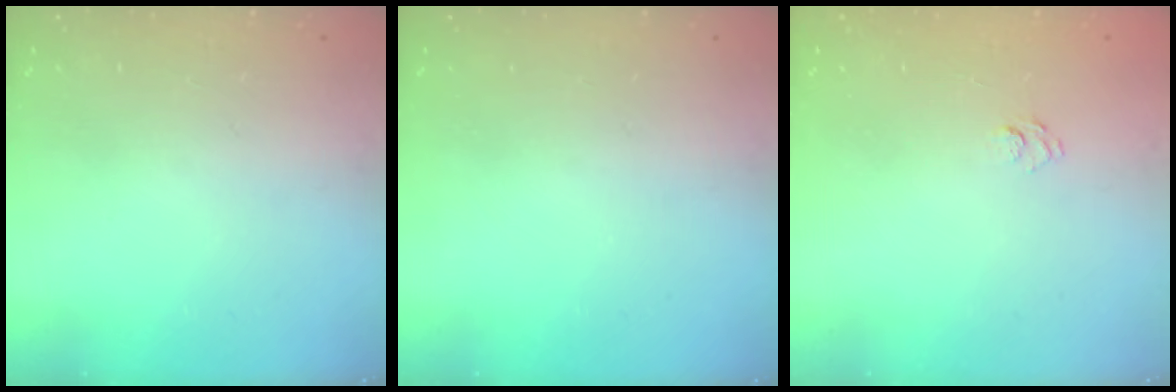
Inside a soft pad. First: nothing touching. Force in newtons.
{"total": 0.0}
{"total": 5.8, "press": 5.7, "slide": 1.1}